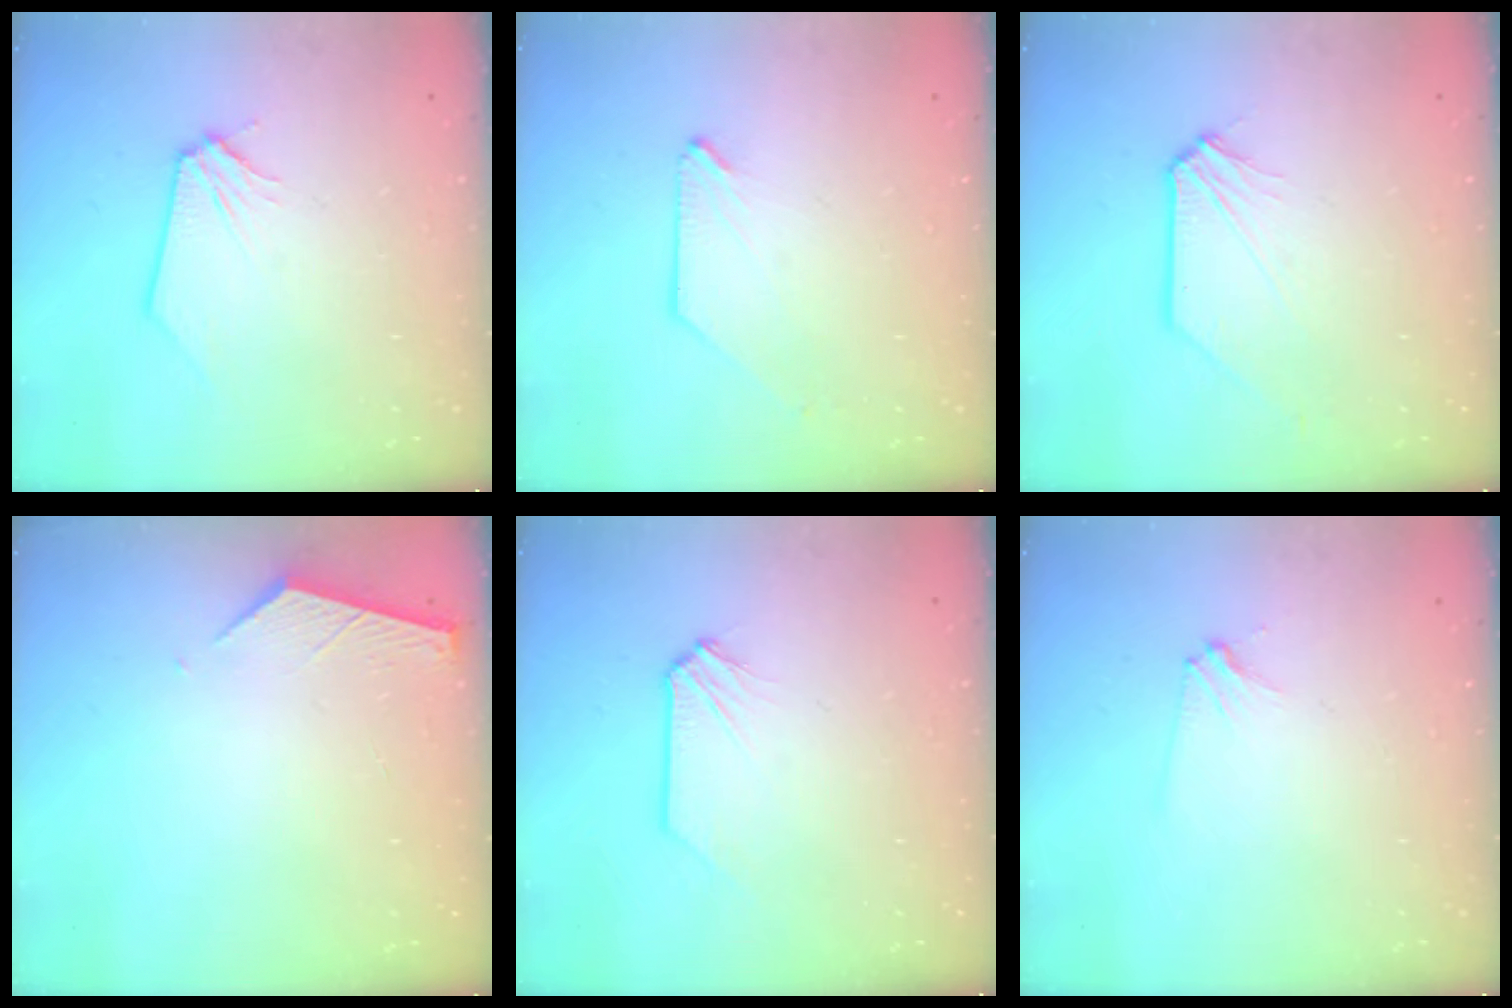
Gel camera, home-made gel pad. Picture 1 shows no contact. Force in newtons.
{"total": 0.7, "press": 0.7, "slide": 0.1}
{"total": 1.6, "press": 1.6, "slide": 0.2}
{"total": 2.4, "press": 2.4, "slide": 0.3}
{"total": 0.0}
{"total": 3.5, "press": 3.4, "slide": 0.4}